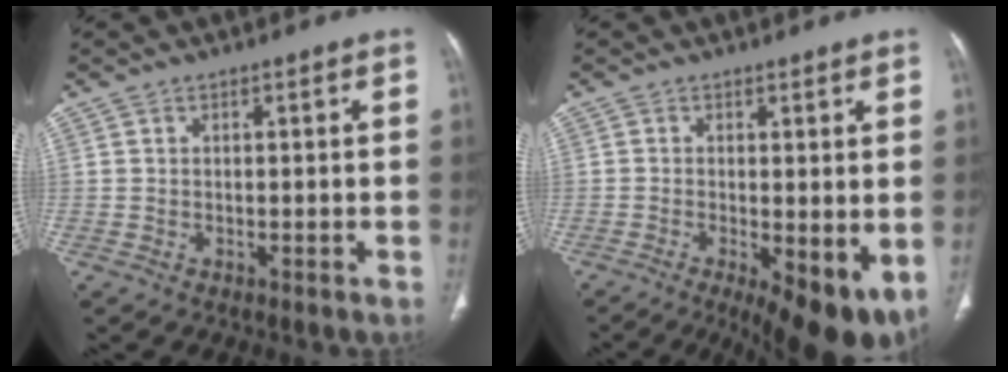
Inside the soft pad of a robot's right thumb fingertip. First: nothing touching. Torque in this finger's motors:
{"motor_torque": [-0.16, 0.60, 0.16, -0.12, 0.23]}